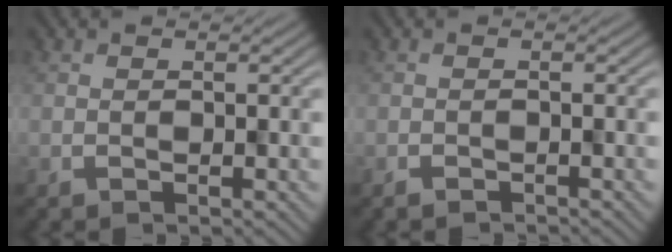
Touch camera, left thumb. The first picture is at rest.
{"total": 1.2, "force": [-1.1, 0.3, 0.3], "torque": [-0.004, 0.001, -0.019]}